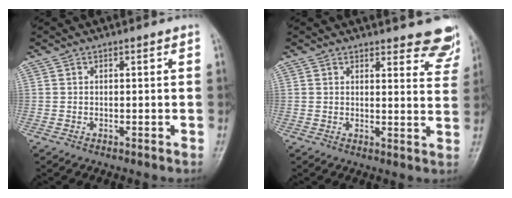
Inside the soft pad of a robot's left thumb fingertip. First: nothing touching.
{"total": 9.5, "force": [8.7, 2.5, 2.8], "torque": [0.009, -0.054, 0.078]}